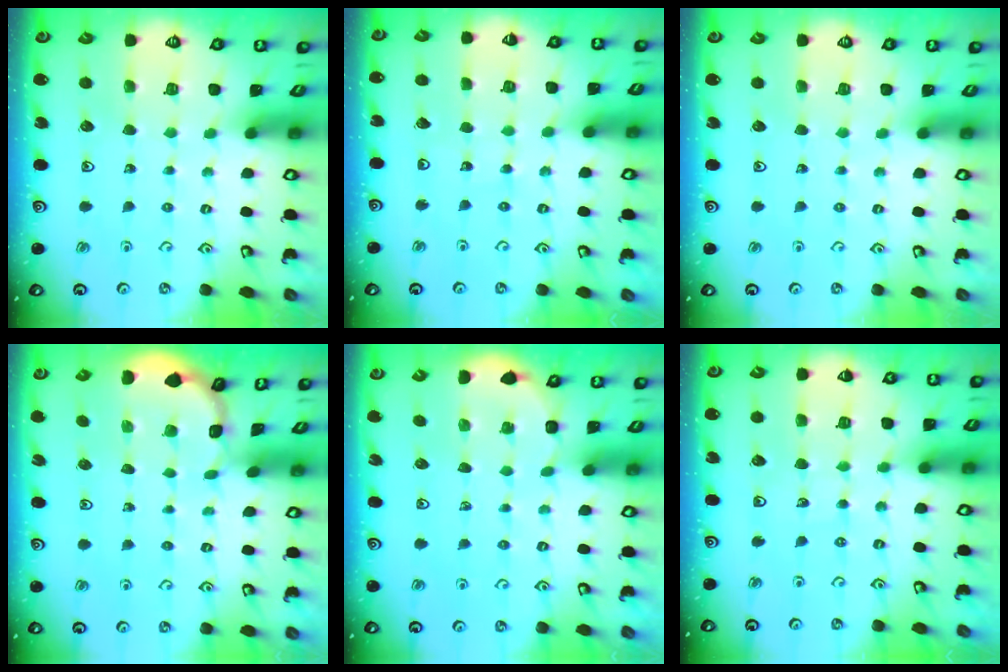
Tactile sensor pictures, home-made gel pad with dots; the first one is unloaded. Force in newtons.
{"total": 3.6, "press": 3.6, "slide": 0.4}
{"total": 0.0}
{"total": 2.3, "press": 2.3, "slide": 0.1}
{"total": 3.0, "press": 2.9, "slide": 0.9}
{"total": 2.9, "press": 2.1, "slide": 2.1}